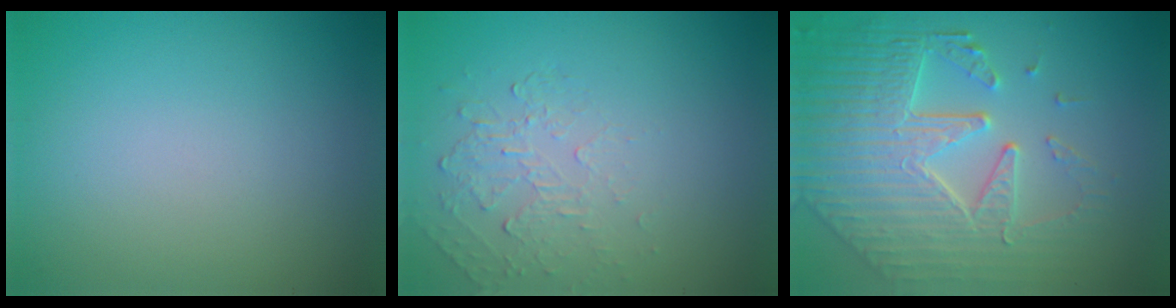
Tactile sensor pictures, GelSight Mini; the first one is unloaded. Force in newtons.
{"total": 2.1, "press": 0.7, "slide": 2.0}
{"total": 8.2, "press": 5.9, "slide": 5.6}